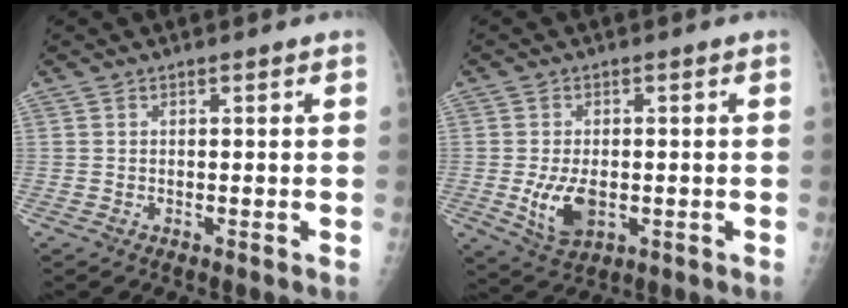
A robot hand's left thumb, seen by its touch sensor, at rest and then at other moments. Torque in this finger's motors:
{"motor_torque": [0.10, 0.36, 0.69, 0.20, 0.09]}